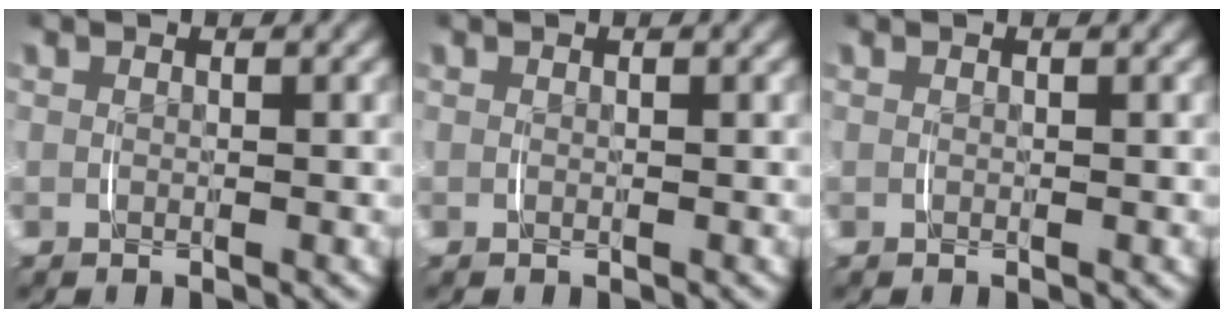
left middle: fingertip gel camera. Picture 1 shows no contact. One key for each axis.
{"total": 0.0}
{"total": 0.0}